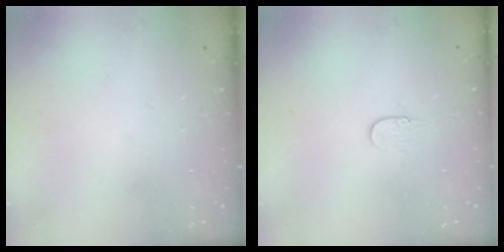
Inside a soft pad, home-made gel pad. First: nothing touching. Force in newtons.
{"total": 4.1, "press": 4.1, "slide": 0.4}